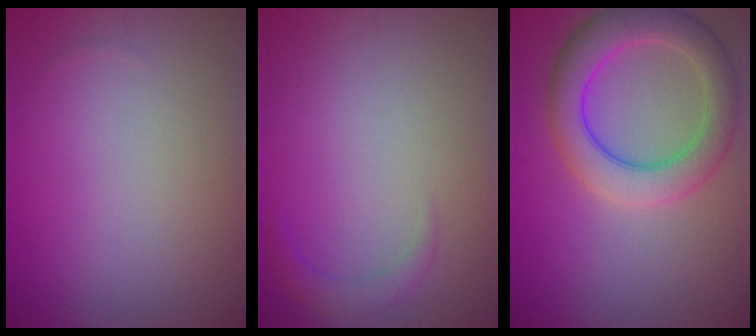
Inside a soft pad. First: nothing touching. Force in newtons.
{"total": 1.5, "press": 1.5, "slide": 0.1}
{"total": 6.6, "press": 6.6, "slide": 0.0}